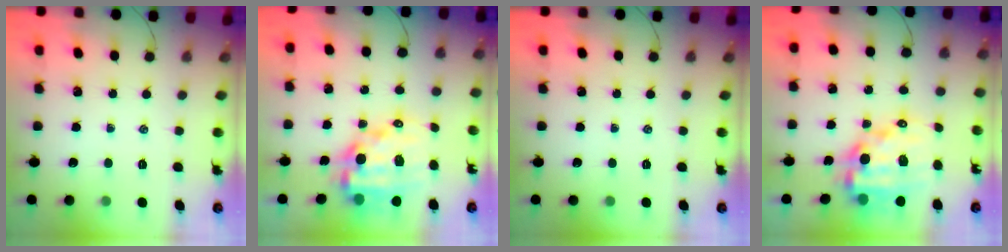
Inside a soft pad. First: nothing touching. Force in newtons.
{"total": 15.0, "press": 14.6, "slide": 3.4}
{"total": 0.0}
{"total": 15.0, "press": 14.6, "slide": 3.4}